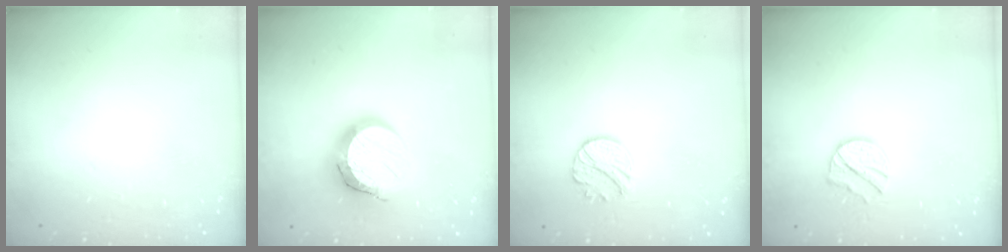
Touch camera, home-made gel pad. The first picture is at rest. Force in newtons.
{"total": 14.5, "press": 14.5, "slide": 0.9}
{"total": 9.0, "press": 9.0, "slide": 0.3}
{"total": 7.9, "press": 7.9, "slide": 0.3}